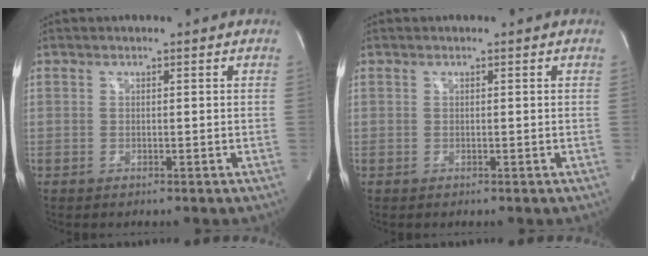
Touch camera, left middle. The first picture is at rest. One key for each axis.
{"total": 0.0}